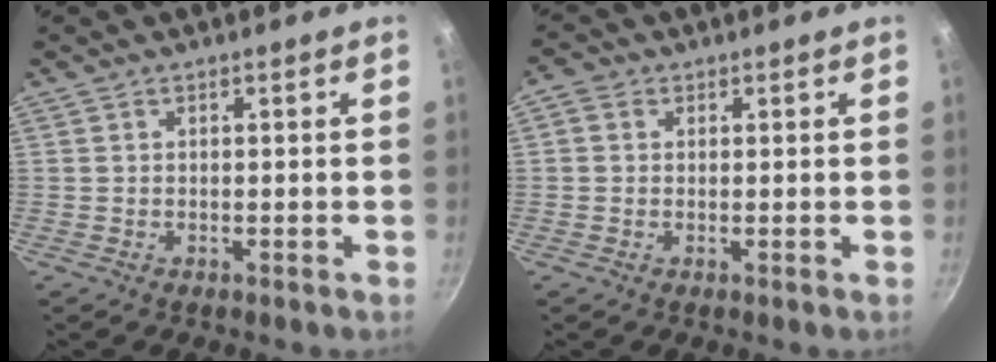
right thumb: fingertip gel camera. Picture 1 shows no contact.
{"total": 2.3, "force": [0.5, 2.1, 1.0], "torque": [-0.013, 0.004, -0.001]}